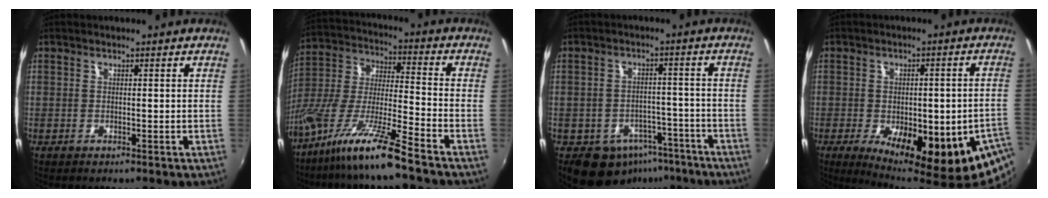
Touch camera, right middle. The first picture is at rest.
{"total": 15.3, "force": [-11.1, 0.0, 10.6], "torque": [-0.210, -0.023, -0.215]}
{"total": 10.3, "force": [-6.2, 7.4, 3.6], "torque": [-0.073, 0.020, -0.062]}
{"total": 22.2, "force": [-9.8, 7.9, 18.3], "torque": [-0.265, -0.057, -0.115]}